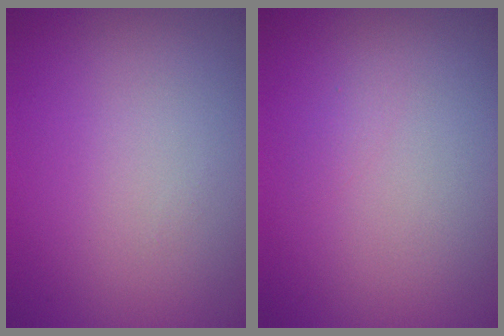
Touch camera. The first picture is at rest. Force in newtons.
{"total": 0.5, "press": 0.5, "slide": 0.0}